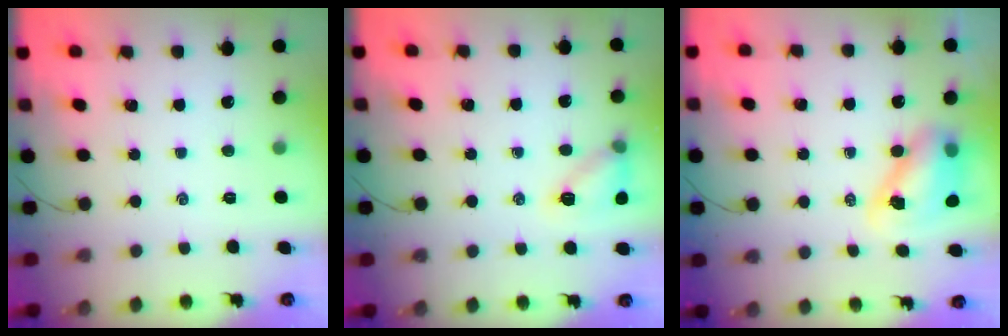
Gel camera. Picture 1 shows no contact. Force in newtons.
{"total": 11.2, "press": 11.0, "slide": 2.2}
{"total": 8.6, "press": 8.4, "slide": 2.1}